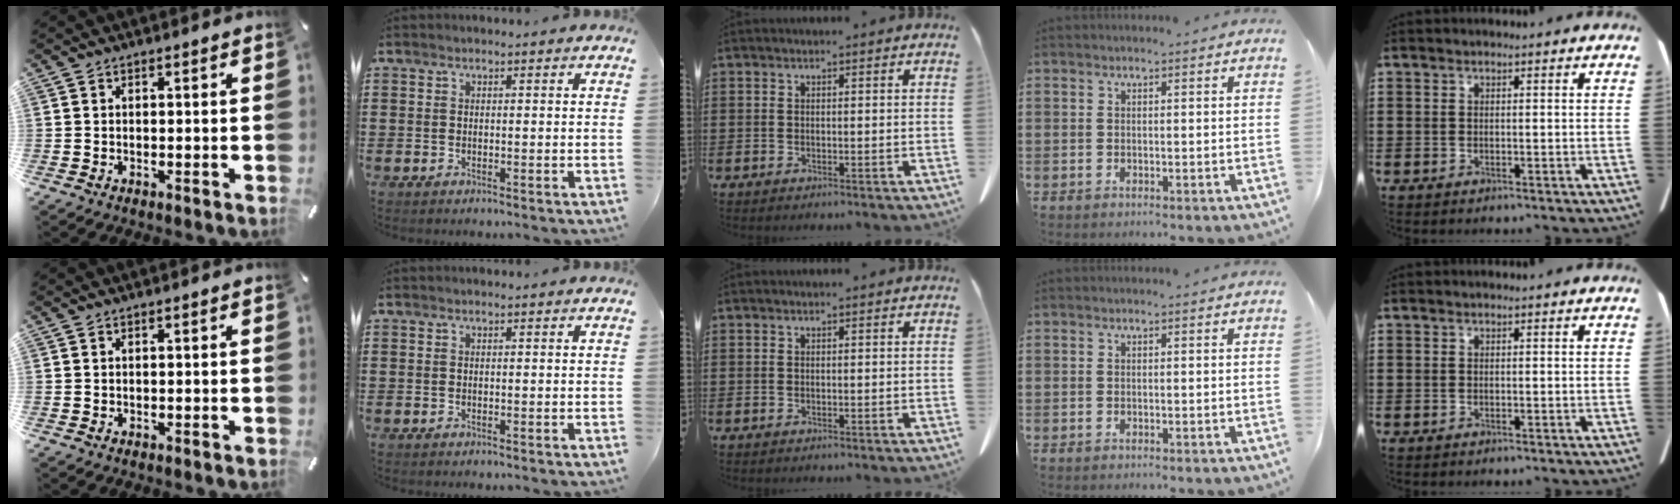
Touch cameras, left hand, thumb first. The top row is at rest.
{}